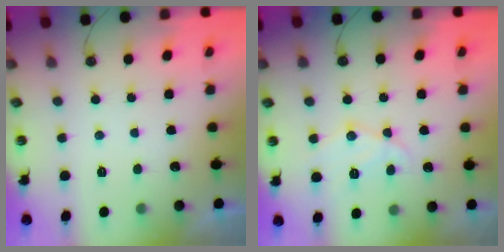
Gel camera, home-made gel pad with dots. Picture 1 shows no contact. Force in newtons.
{"total": 12.5, "press": 12.5, "slide": 0.4}